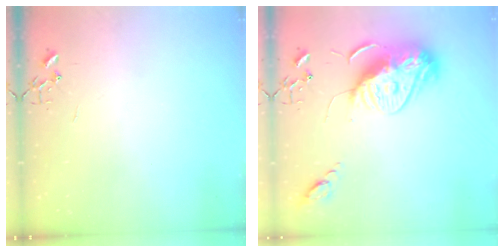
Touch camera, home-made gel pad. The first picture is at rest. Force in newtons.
{"total": 16.1, "press": 16.0, "slide": 1.6}